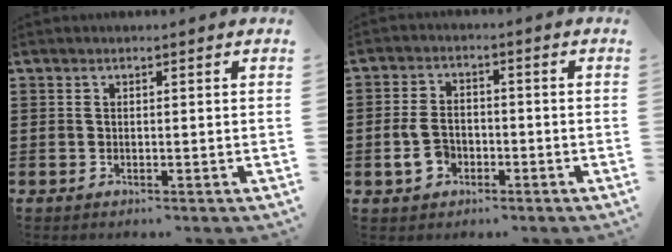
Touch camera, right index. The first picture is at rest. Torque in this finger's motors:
{"motor_torque": [0.40, 0.45, 0.13, 0.10]}